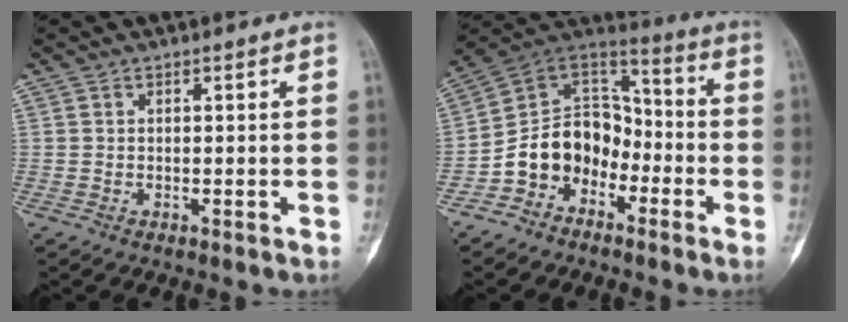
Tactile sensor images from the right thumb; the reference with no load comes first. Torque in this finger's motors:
{"motor_torque": [0.21, 0.21, 1.07, -1.07, 0.06]}